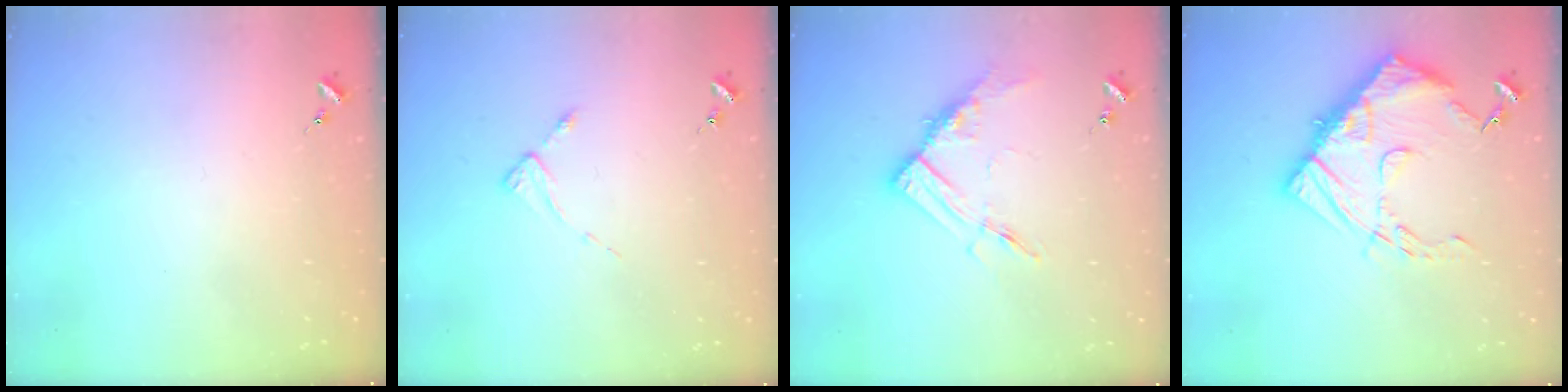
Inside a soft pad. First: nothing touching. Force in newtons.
{"total": 2.6, "press": 2.6, "slide": 0.3}
{"total": 11.9, "press": 11.9, "slide": 0.6}
{"total": 15.2, "press": 15.1, "slide": 1.4}